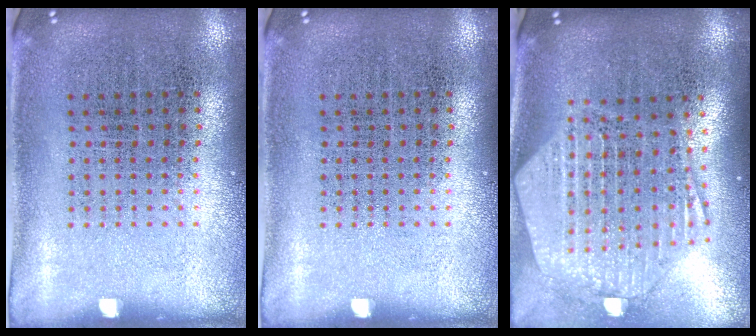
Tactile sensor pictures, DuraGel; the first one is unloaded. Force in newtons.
{"total": 0.0}
{"total": 2.8, "press": 2.3, "slide": 1.5}